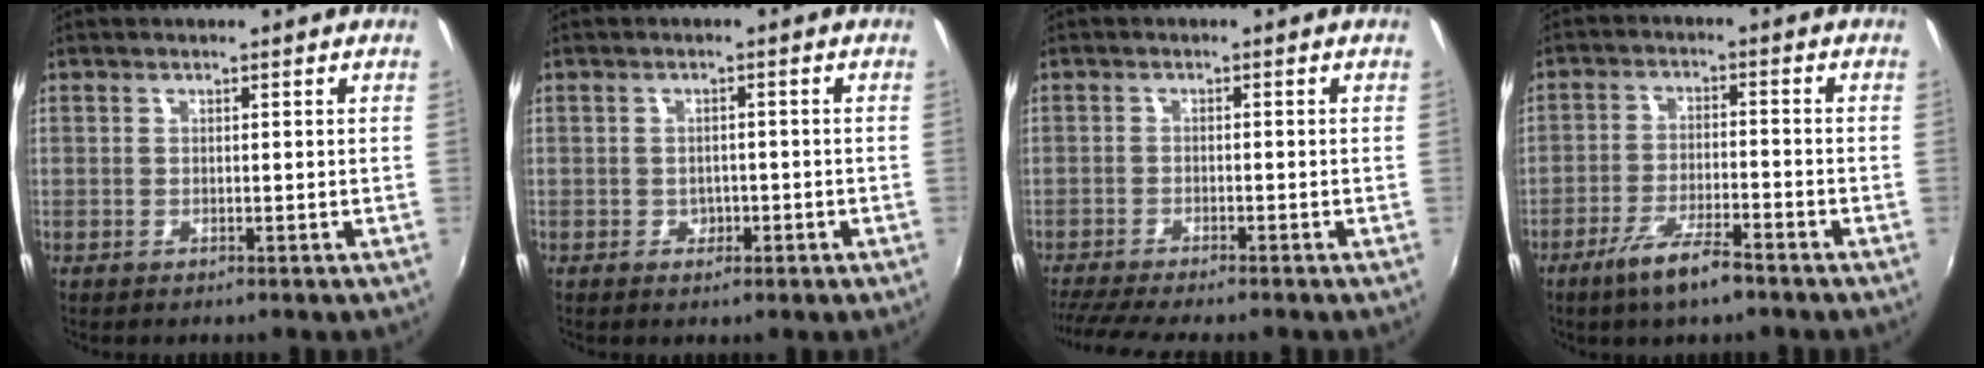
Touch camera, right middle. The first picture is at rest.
{"total": 2.3, "force": [-0.9, 2.0, 0.8], "torque": [-0.013, 0.000, -0.010]}
{"total": 7.8, "force": [-6.9, 0.2, 3.7], "torque": [-0.090, -0.025, -0.115]}
{"total": 7.7, "force": [-5.4, 1.3, 5.3], "torque": [-0.119, -0.010, -0.098]}